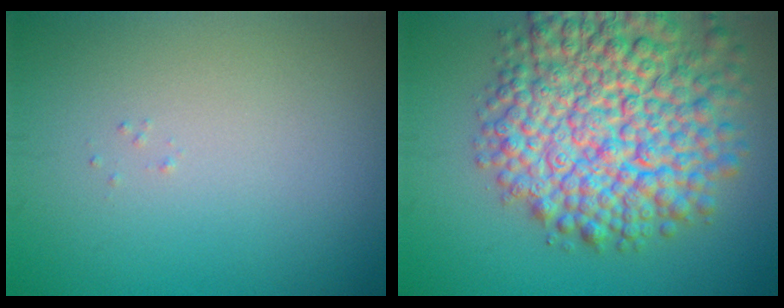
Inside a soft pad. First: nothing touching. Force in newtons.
{"total": 12.3, "press": 12.3, "slide": 0.5}